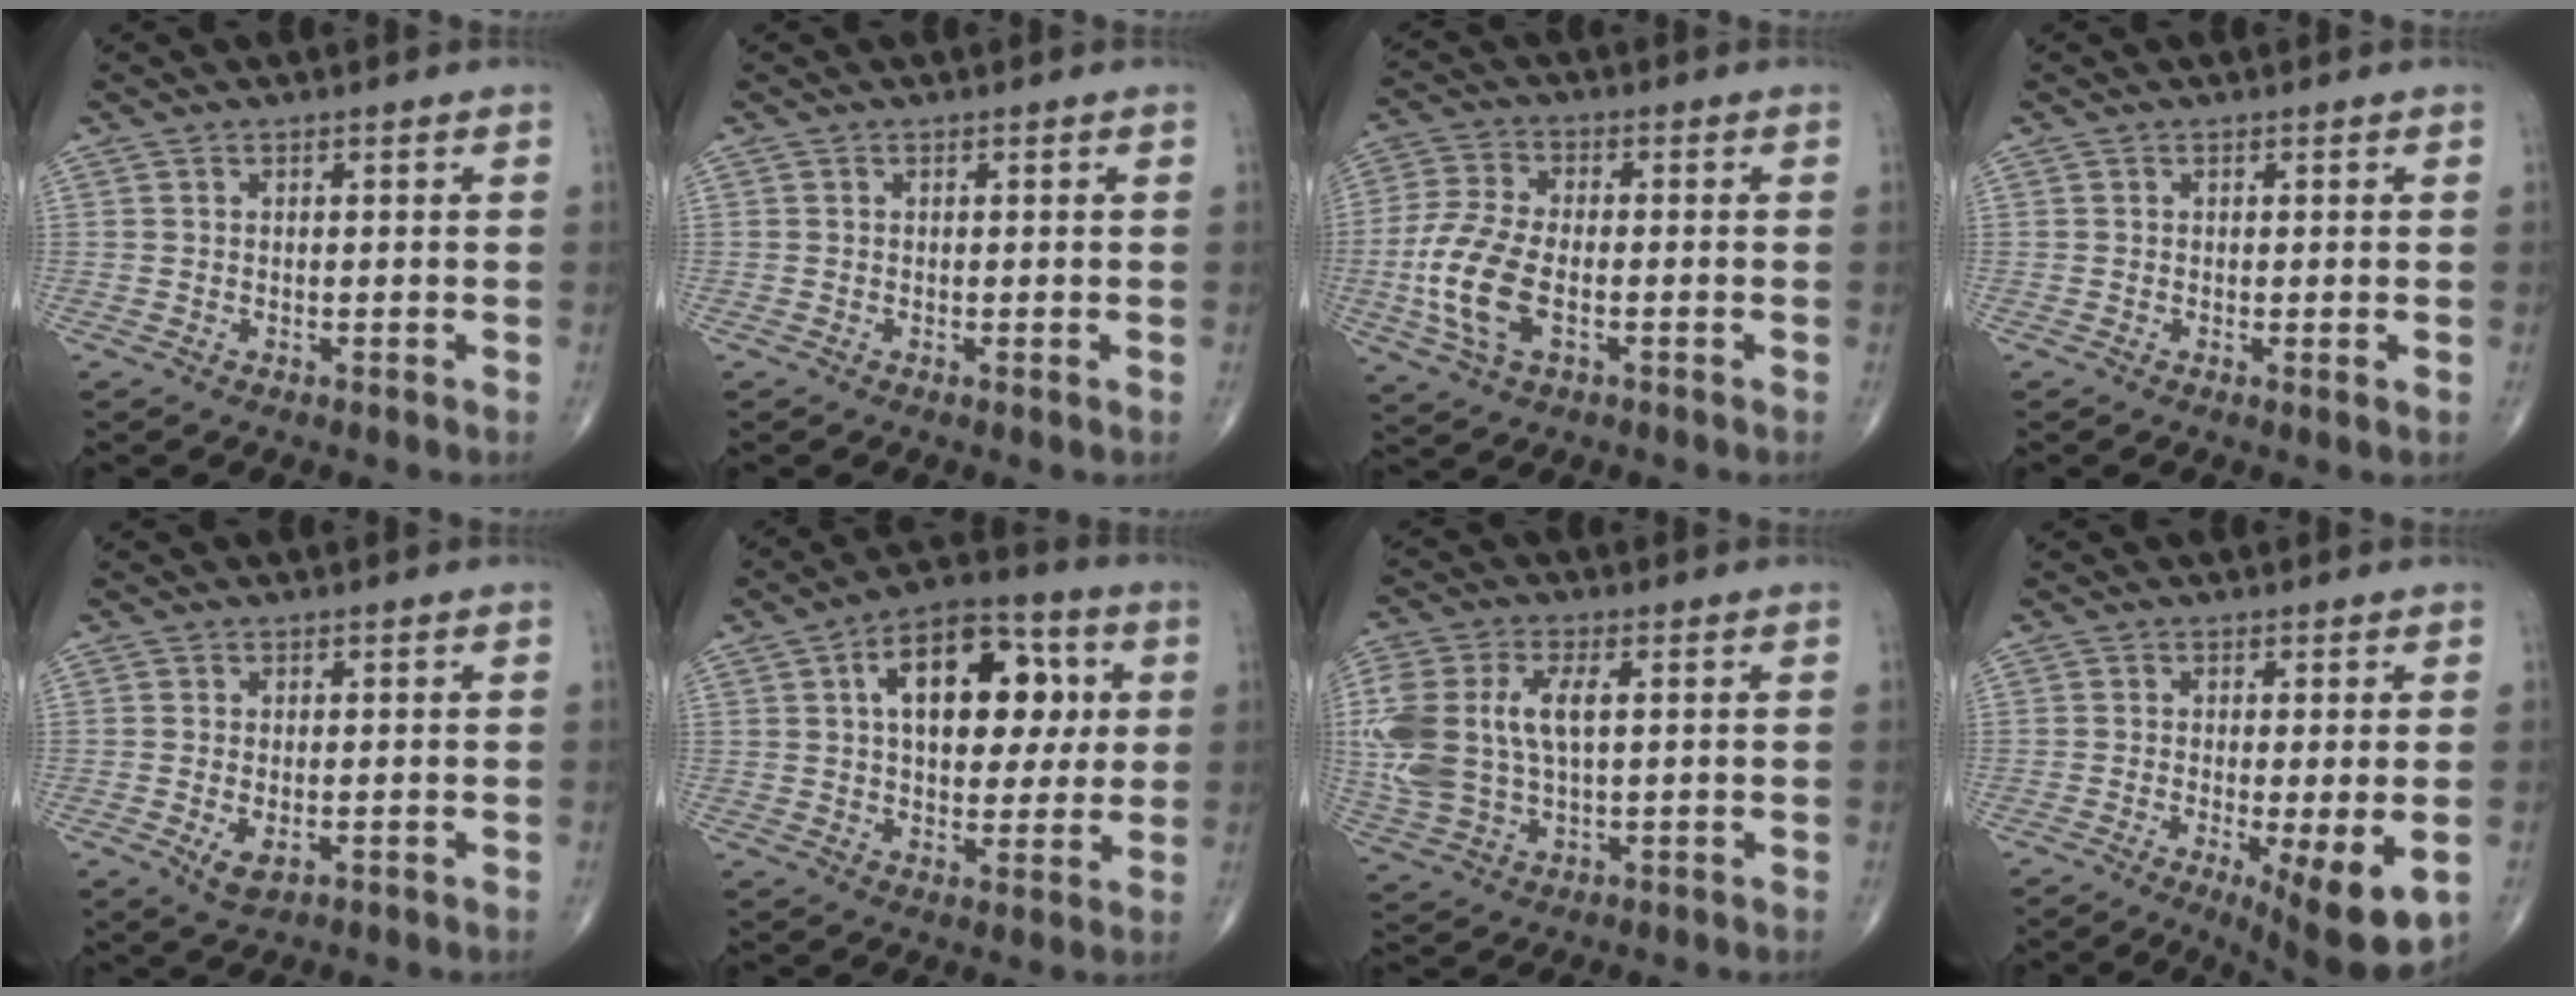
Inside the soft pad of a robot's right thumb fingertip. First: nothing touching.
{"total": 0.0}
{"total": 11.9, "force": [-2.7, 6.1, 9.9], "torque": [-0.223, 0.006, -0.054]}
{"total": 0.7, "force": [-0.1, 0.0, 0.7], "torque": [-0.016, -0.005, -0.003]}
{"total": 3.1, "force": [-0.8, 1.5, 2.6], "torque": [-0.045, -0.009, -0.007]}
{"total": 18.2, "force": [4.5, 10.4, 14.2], "torque": [-0.172, 0.011, 0.066]}
{"total": 15.4, "force": [2.1, 8.5, 12.7], "torque": [-0.300, 0.007, 0.045]}
{"total": 10.5, "force": [-3.1, 2.6, 9.7], "torque": [-0.141, -0.026, -0.042]}